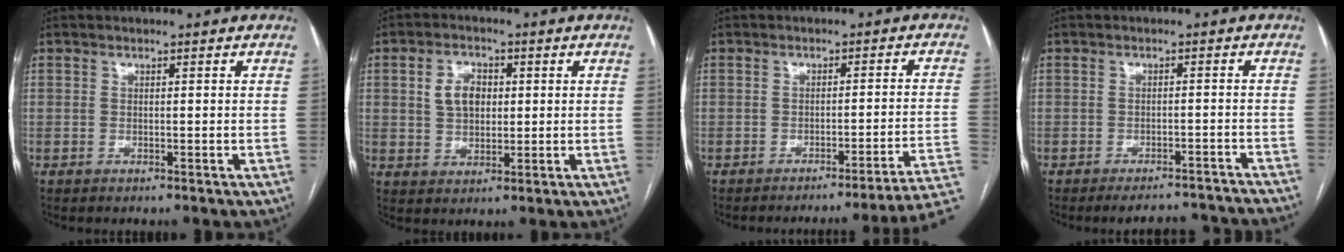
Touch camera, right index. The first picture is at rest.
{"total": 5.5, "force": [1.2, 3.7, 3.8], "torque": [-0.075, 0.011, 0.027]}
{"total": 11.9, "force": [-9.8, -3.0, 6.0], "torque": [-0.026, -0.001, -0.110]}
{"total": 11.5, "force": [-11.2, 0.4, 2.5], "torque": [-0.016, 0.002, -0.124]}